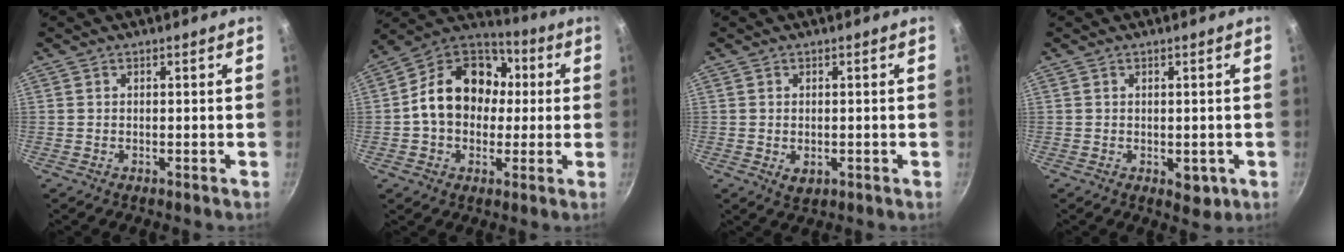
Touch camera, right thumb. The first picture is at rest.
{"total": 17.9, "force": [1.0, 14.0, 11.2], "torque": [-0.152, 0.039, 0.003]}
{"total": 2.4, "force": [-0.3, 1.7, 1.7], "torque": [-0.027, -0.005, -0.002]}
{"total": 3.3, "force": [-0.7, 2.0, 2.6], "torque": [-0.021, 0.001, -0.003]}